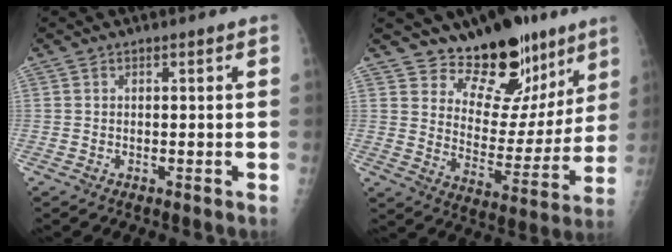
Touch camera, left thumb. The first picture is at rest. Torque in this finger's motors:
{"motor_torque": [0.35, 0.24, -0.08, -0.36, 0.06]}